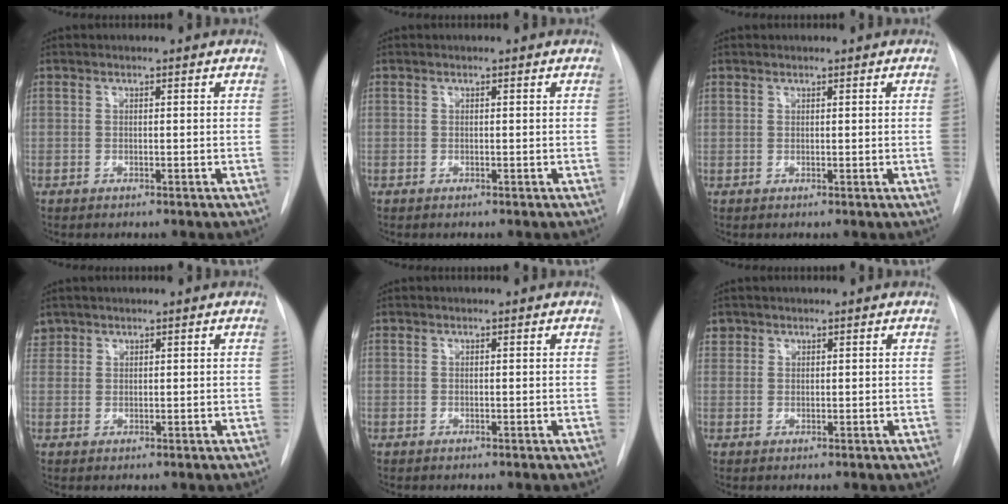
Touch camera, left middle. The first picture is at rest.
{"total": 0.0}
{"total": 0.6, "force": [0.2, -0.3, 0.5], "torque": [-0.014, -0.007, 0.004]}
{"total": 1.4, "force": [1.2, 0.8, -0.1], "torque": [0.005, 0.012, 0.024]}
{"total": 0.0}
{"total": 1.4, "force": [0.9, 1.1, 0.0], "torque": [0.013, 0.007, 0.012]}